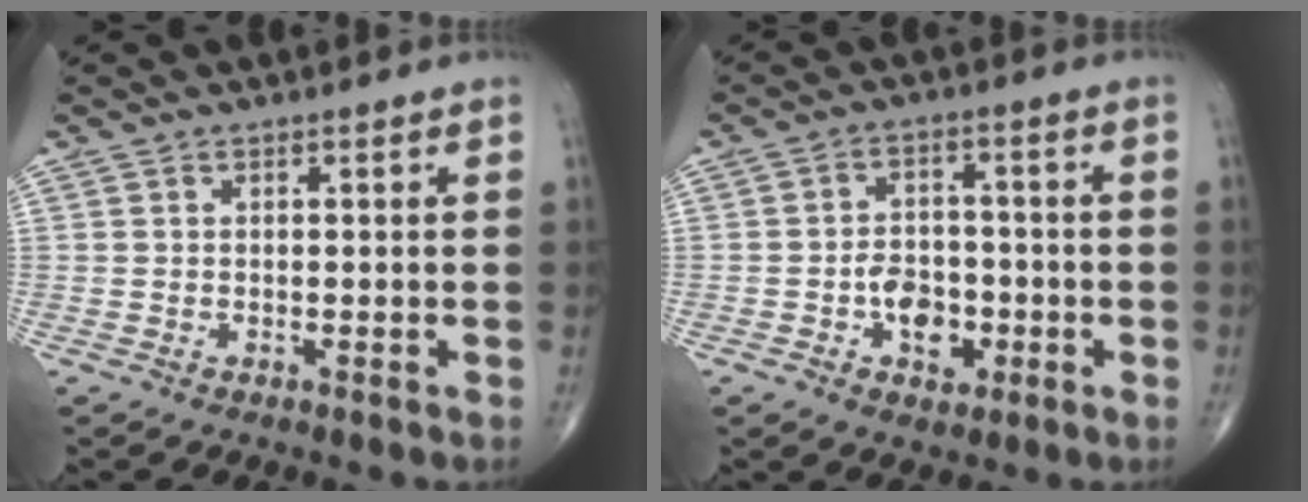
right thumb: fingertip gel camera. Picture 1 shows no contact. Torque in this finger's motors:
{"motor_torque": [1.91, 1.84, 0.30, -0.81, 0.17]}